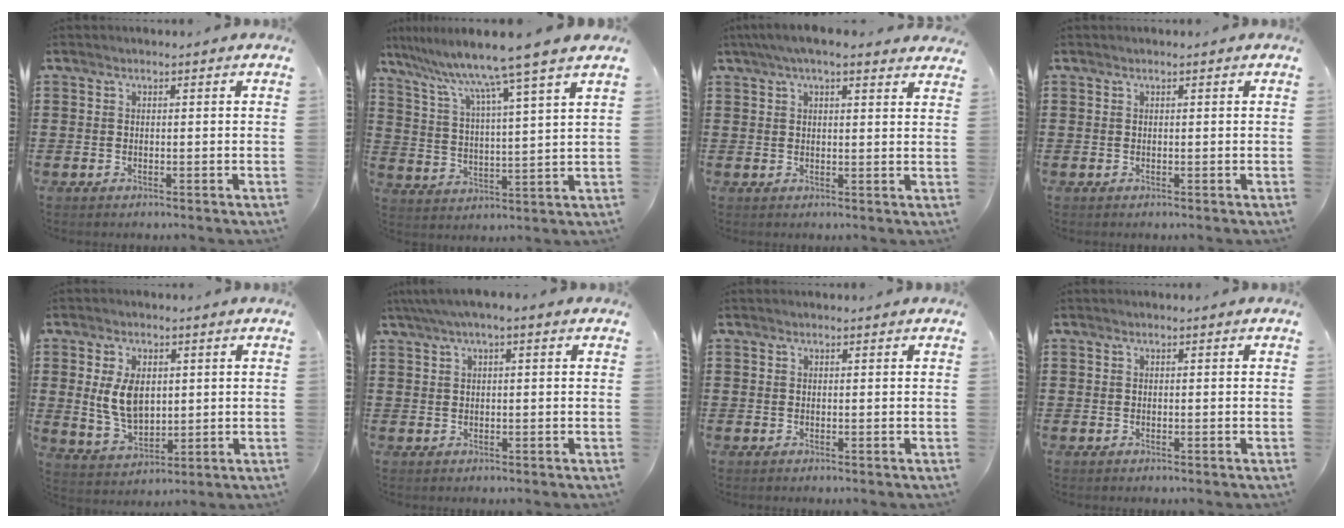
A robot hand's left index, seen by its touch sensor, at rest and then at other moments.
{"total": 9.7, "force": [8.0, -1.7, 5.2], "torque": [-0.133, -0.053, 0.123]}
{"total": 4.5, "force": [3.5, 0.6, 2.8], "torque": [-0.062, 0.002, 0.063]}
{"total": 0.0}
{"total": 7.2, "force": [1.4, 4.6, 5.3], "torque": [-0.117, 0.005, 0.021]}
{"total": 2.2, "force": [0.6, 0.2, 2.1], "torque": [-0.038, 0.002, 0.010]}
{"total": 0.0}
{"total": 0.0}